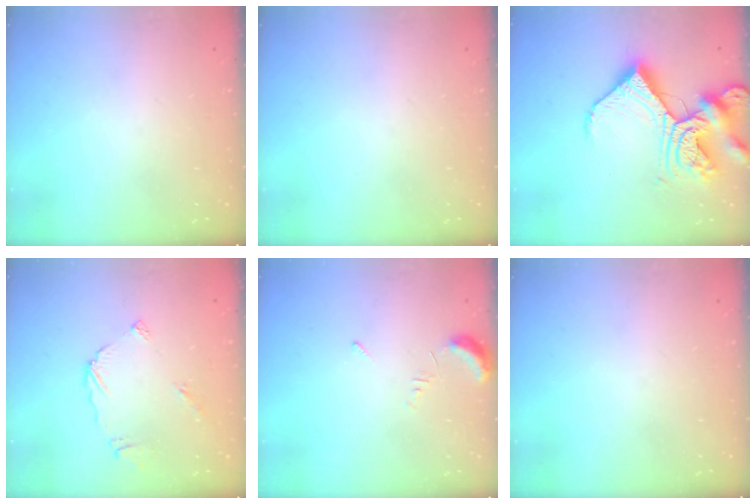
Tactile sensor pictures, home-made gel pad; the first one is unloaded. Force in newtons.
{"total": 0.0}
{"total": 18.1, "press": 18.0, "slide": 1.9}
{"total": 5.6, "press": 5.6, "slide": 0.1}
{"total": 5.2, "press": 5.2, "slide": 0.6}
{"total": 0.0}